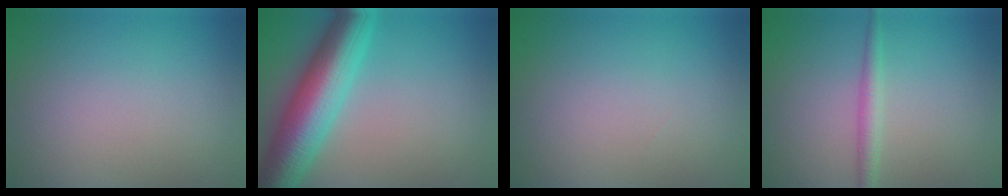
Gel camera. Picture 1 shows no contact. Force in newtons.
{"total": 9.1, "press": 9.1, "slide": 0.0}
{"total": 0.0}
{"total": 1.8, "press": 1.8, "slide": 0.0}